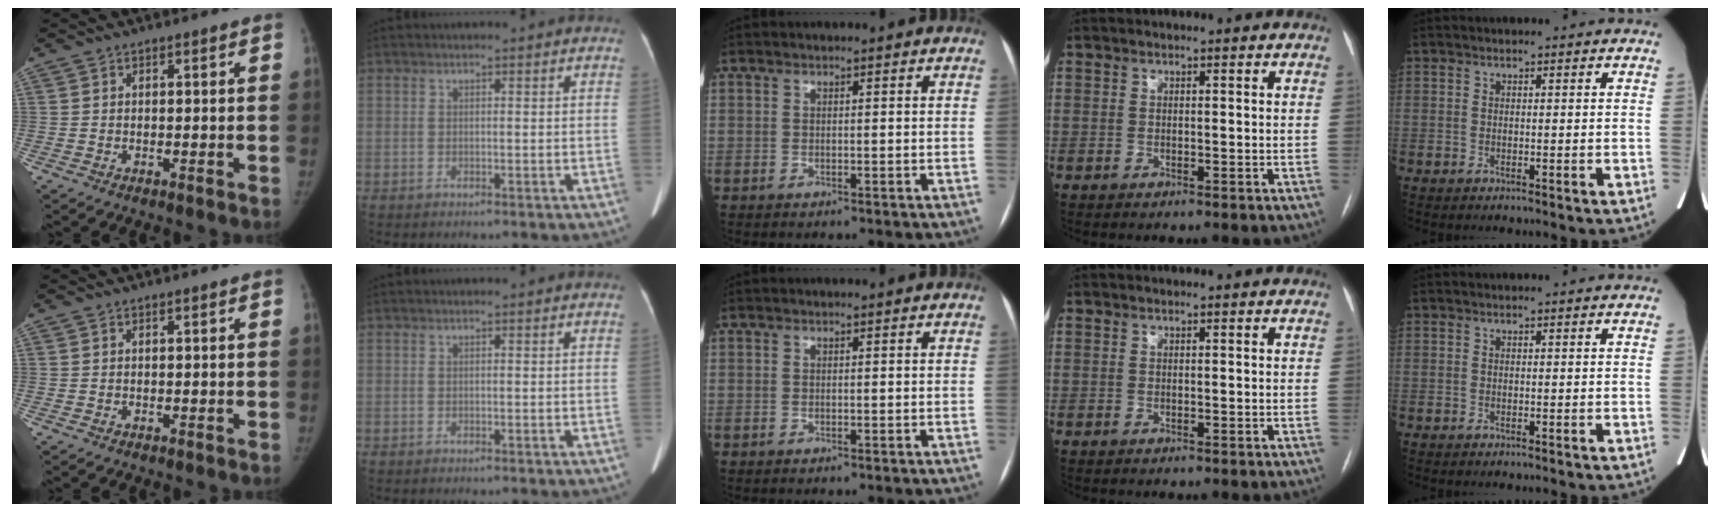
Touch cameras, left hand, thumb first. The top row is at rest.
{}